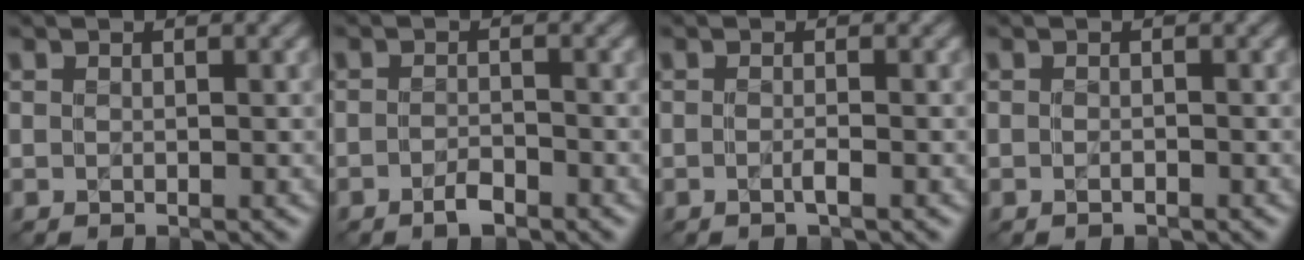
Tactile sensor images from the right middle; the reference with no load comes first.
{"total": 1.9, "force": [-1.2, 0.6, 1.3], "torque": [-0.026, 0.002, -0.024]}
{"total": 1.1, "force": [-0.5, 0.1, 1.0], "torque": [-0.021, 0.000, -0.009]}
{"total": 0.8, "force": [-0.4, 0.3, 0.6], "torque": [-0.012, 0.001, -0.006]}